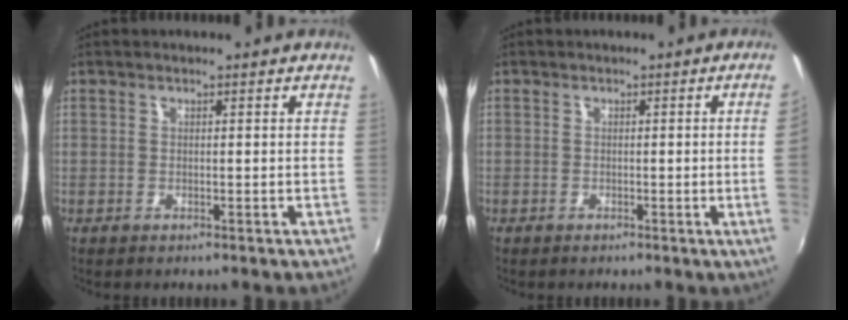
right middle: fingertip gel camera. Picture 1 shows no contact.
{"total": 3.2, "force": [0.0, -1.8, 2.6], "torque": [-0.040, -0.012, 0.006]}